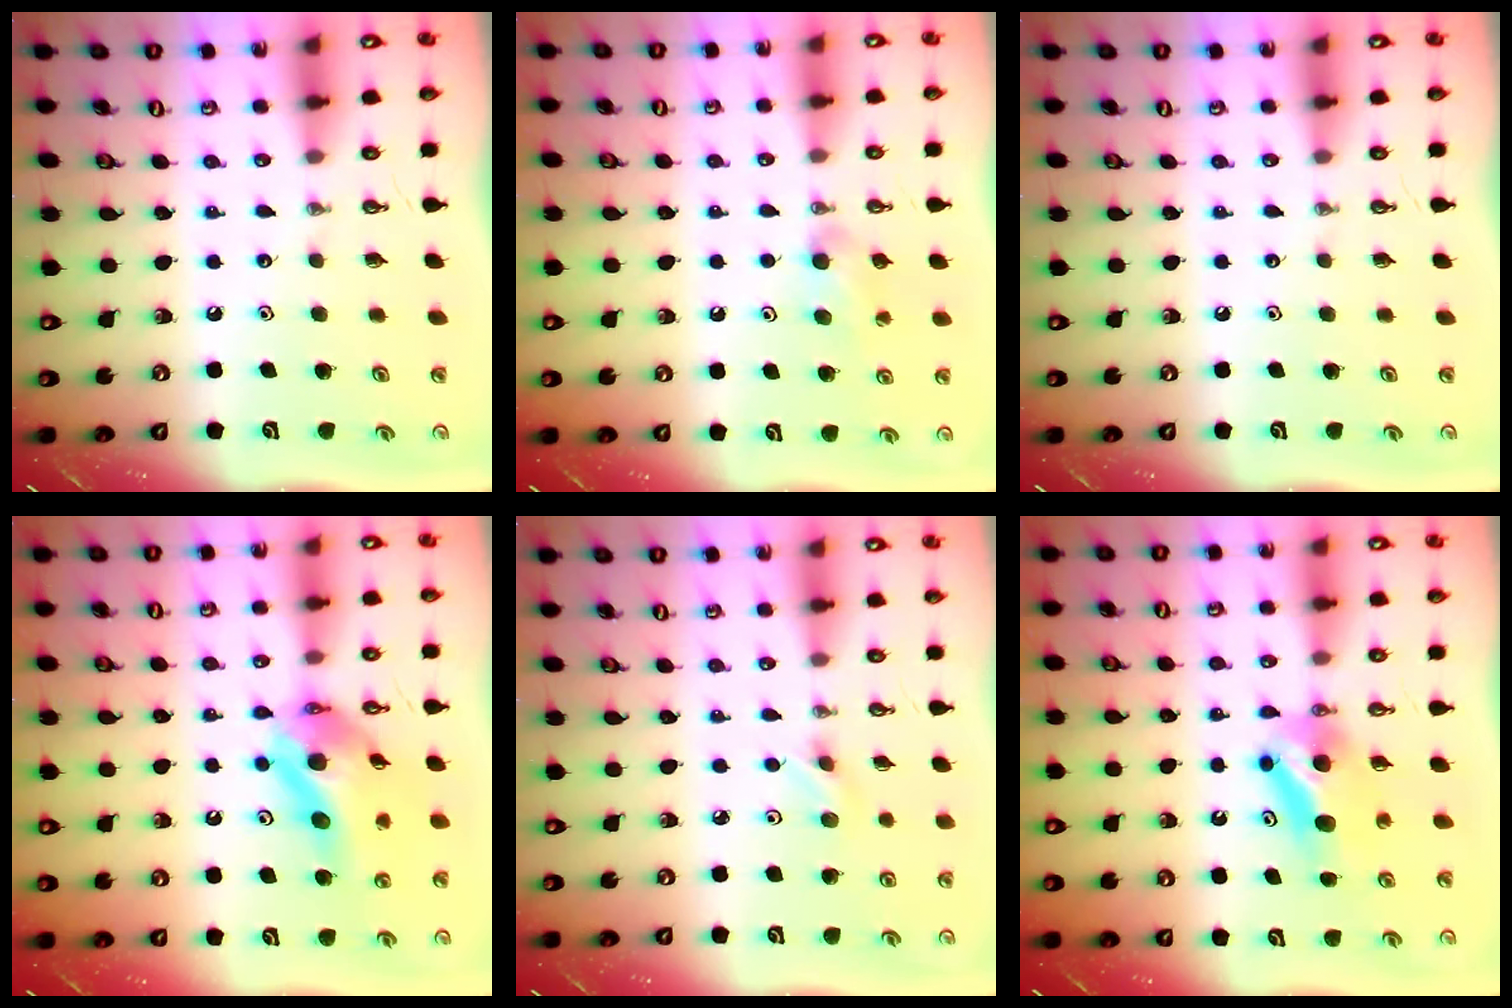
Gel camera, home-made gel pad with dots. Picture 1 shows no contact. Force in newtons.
{"total": 8.1, "press": 4.5, "slide": 6.8}
{"total": 0.0}
{"total": 13.3, "press": 13.2, "slide": 1.5}
{"total": 3.9, "press": 3.7, "slide": 1.3}
{"total": 8.0, "press": 6.8, "slide": 4.1}